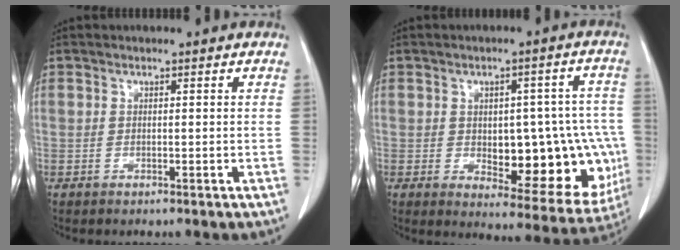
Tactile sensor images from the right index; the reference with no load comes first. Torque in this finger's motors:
{"motor_torque": [0.92, -0.57, 0.29, 0.07]}